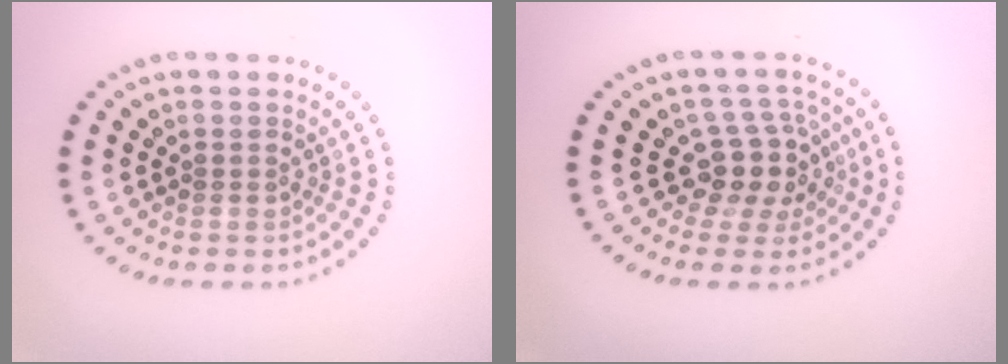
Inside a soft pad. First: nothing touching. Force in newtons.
{"total": 3.8, "press": 2.9, "slide": 2.5}